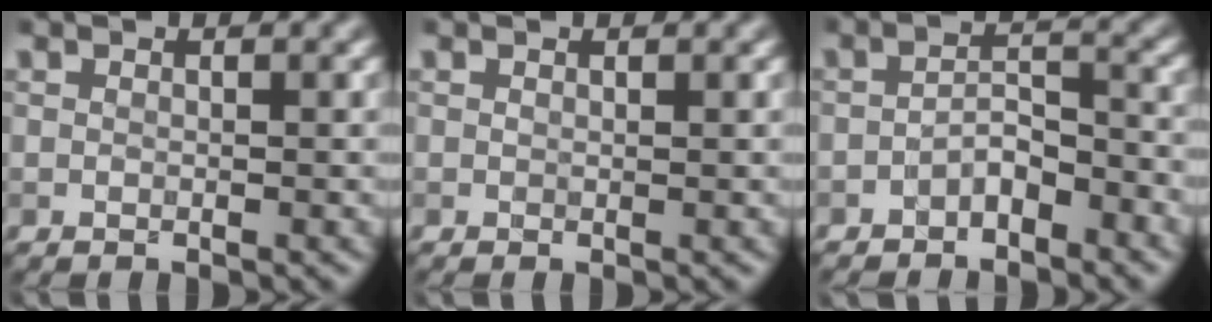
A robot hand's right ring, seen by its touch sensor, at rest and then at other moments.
{"total": 0.0}
{"total": 2.8, "force": [-2.0, 1.0, 1.7], "torque": [-0.030, 0.012, -0.040]}